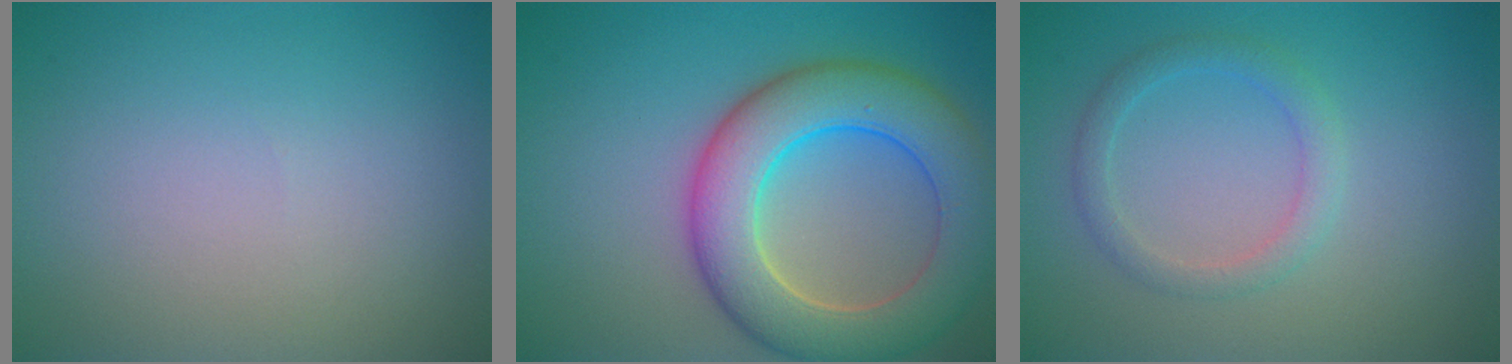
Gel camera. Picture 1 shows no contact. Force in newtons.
{"total": 9.2, "press": 9.1, "slide": 0.3}
{"total": 2.1, "press": 2.1, "slide": 0.1}